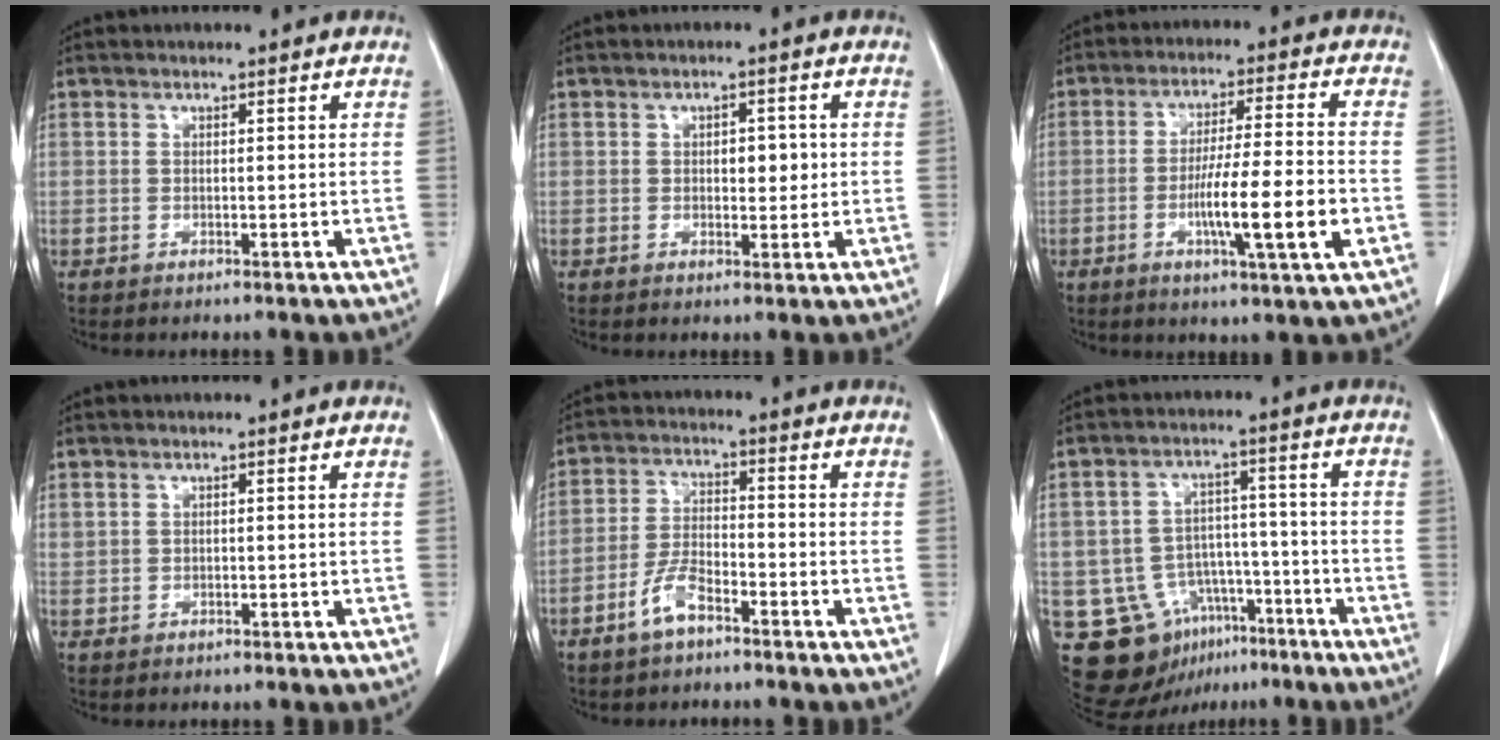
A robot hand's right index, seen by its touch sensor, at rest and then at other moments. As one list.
[{"total": 3.1, "force": [0.3, 1.7, 2.6], "torque": [-0.030, 0.002, 0.006]}, {"total": 11.3, "force": [-3.2, 0.0, 10.8], "torque": [-0.186, -0.010, -0.057]}, {"total": 0.5, "force": [0.4, 0.3, 0.0], "torque": [0.000, 0.007, 0.009]}, {"total": 5.2, "force": [-3.5, 1.8, 3.4], "torque": [-0.075, 0.003, -0.069]}, {"total": 12.3, "force": [-6.3, 9.6, 4.5], "torque": [-0.078, 0.032, -0.088]}]